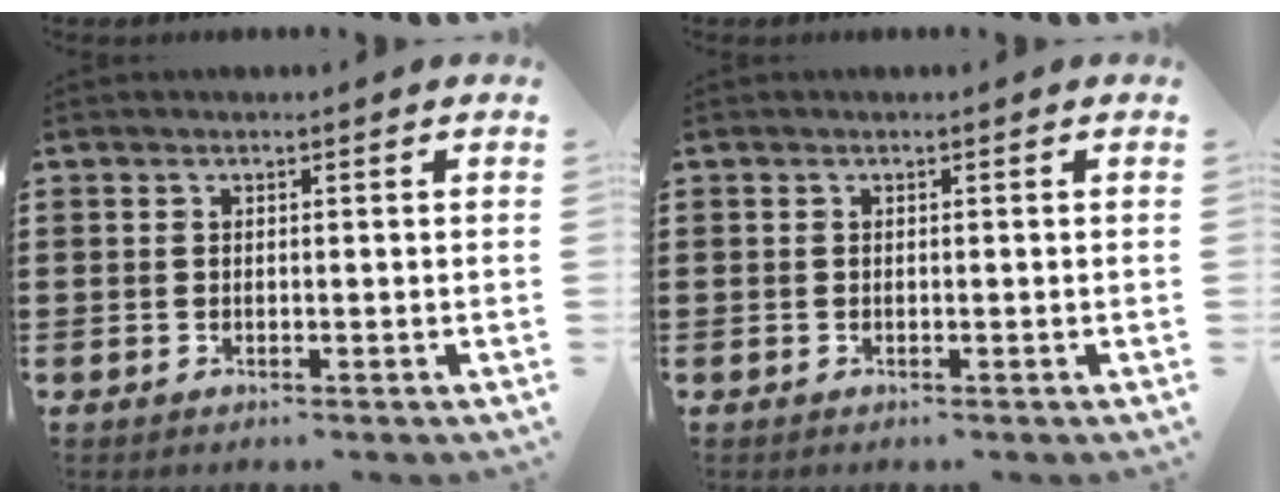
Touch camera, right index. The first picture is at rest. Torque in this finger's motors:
{"motor_torque": [0.00, 0.00, 0.02, -0.01]}